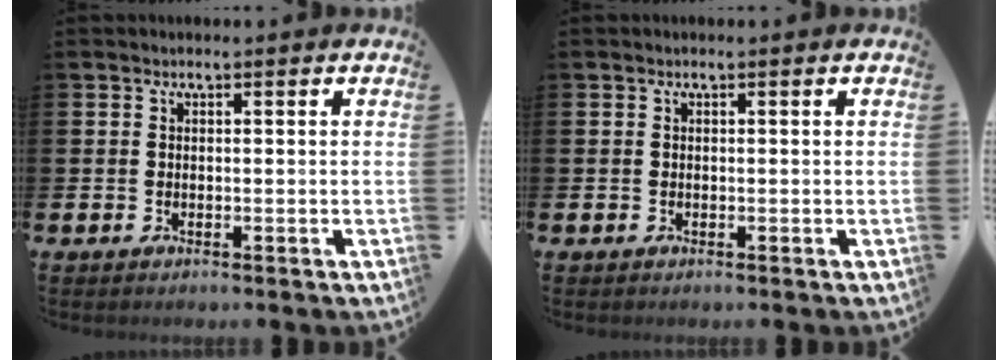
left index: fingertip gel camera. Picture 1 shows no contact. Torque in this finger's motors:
{"motor_torque": [0.00, 0.00, -0.01, 0.00]}